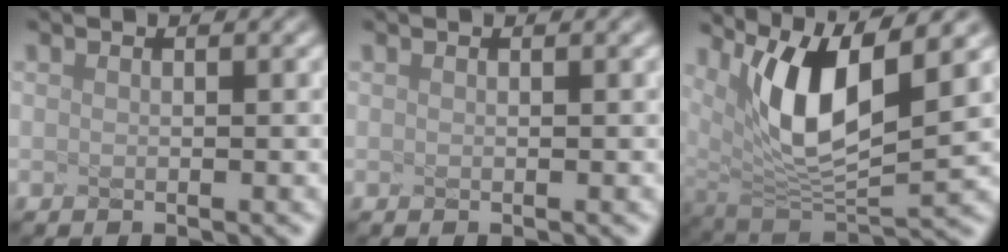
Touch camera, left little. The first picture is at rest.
{"total": 0.0}
{"total": 6.5, "force": [1.7, 2.0, 5.9], "torque": [-0.145, -0.027, 0.078]}